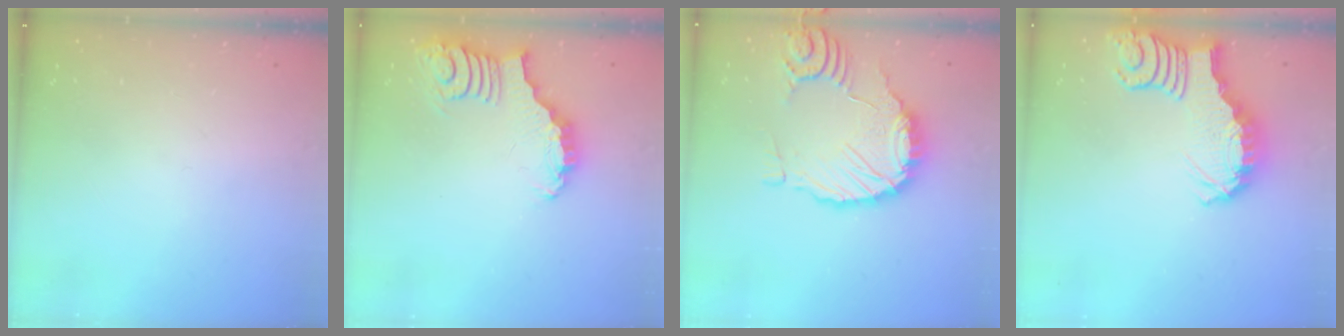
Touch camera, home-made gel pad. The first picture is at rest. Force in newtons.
{"total": 3.5, "press": 3.5, "slide": 0.6}
{"total": 13.4, "press": 13.3, "slide": 1.6}
{"total": 2.8, "press": 2.8, "slide": 0.5}